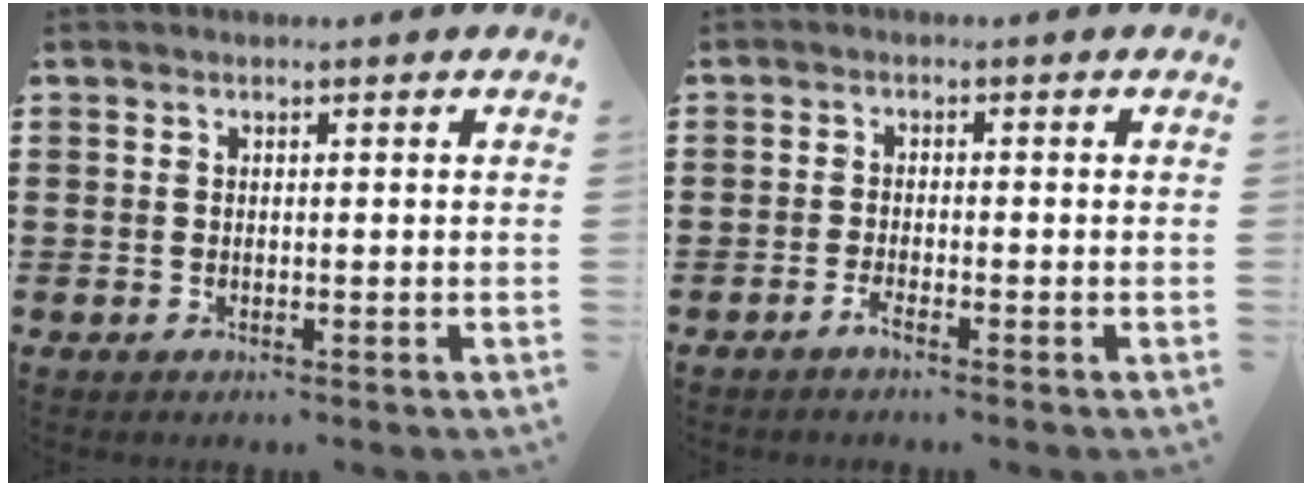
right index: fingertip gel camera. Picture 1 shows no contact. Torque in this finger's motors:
{"motor_torque": [0.14, 0.39, -0.03, 0.00]}